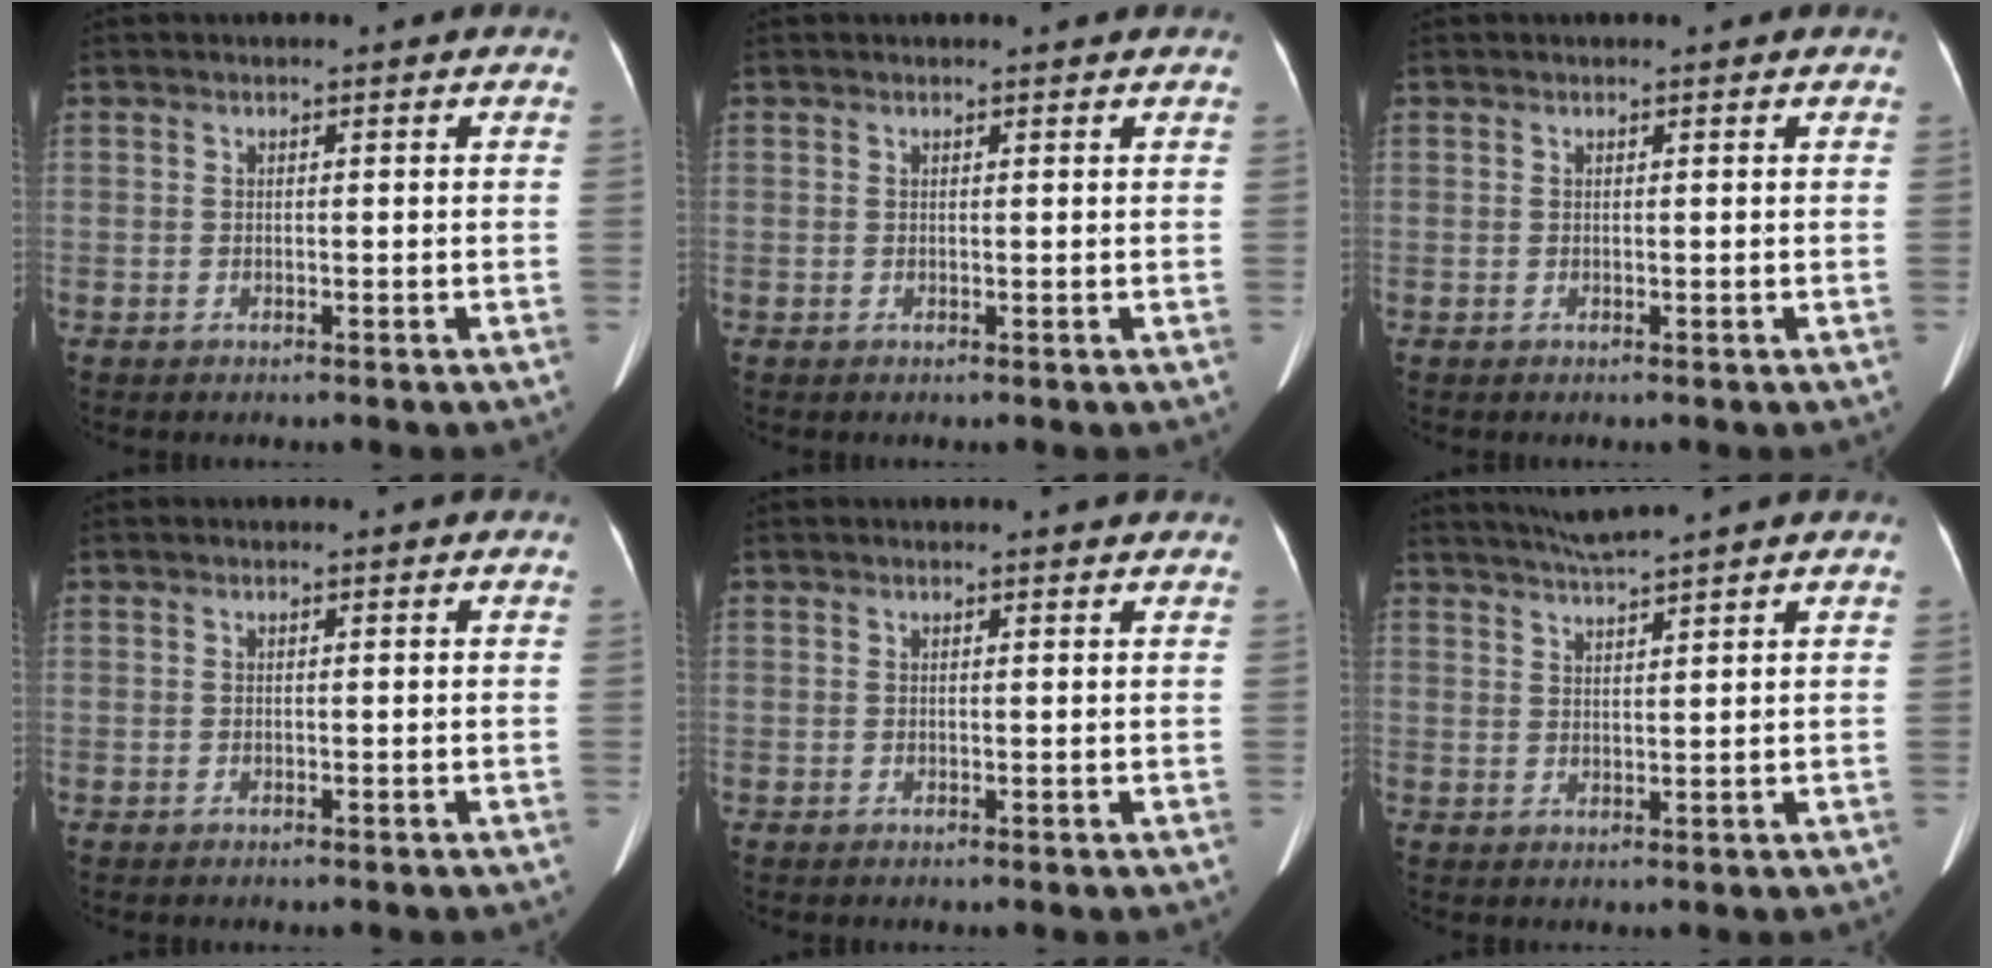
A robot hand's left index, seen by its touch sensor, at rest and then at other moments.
{"total": 0.6, "force": [0.6, 0.0, 0.1], "torque": [-0.007, -0.002, 0.004]}
{"total": 0.0}
{"total": 0.0}
{"total": 0.9, "force": [0.9, 0.1, 0.1], "torque": [-0.010, -0.002, 0.006]}
{"total": 4.5, "force": [4.1, -1.4, 1.5], "torque": [-0.028, 0.007, 0.078]}